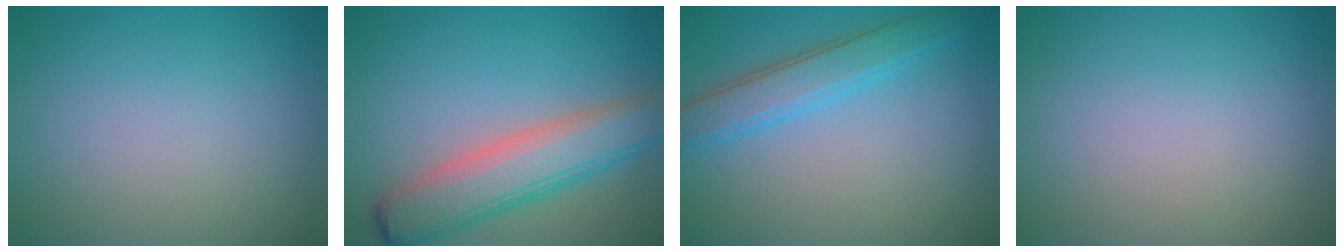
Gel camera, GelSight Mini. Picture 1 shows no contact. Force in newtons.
{"total": 6.7, "press": 6.7, "slide": 0.3}
{"total": 3.6, "press": 3.6, "slide": 0.1}
{"total": 0.0}